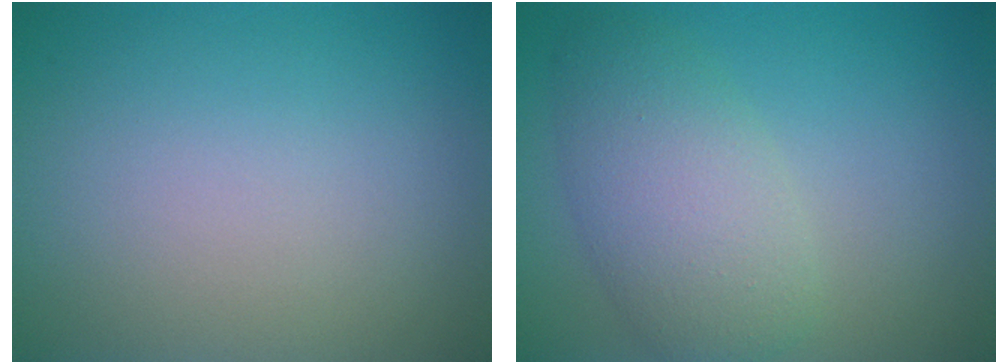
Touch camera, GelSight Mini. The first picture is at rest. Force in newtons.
{"total": 5.0, "press": 5.0, "slide": 0.2}